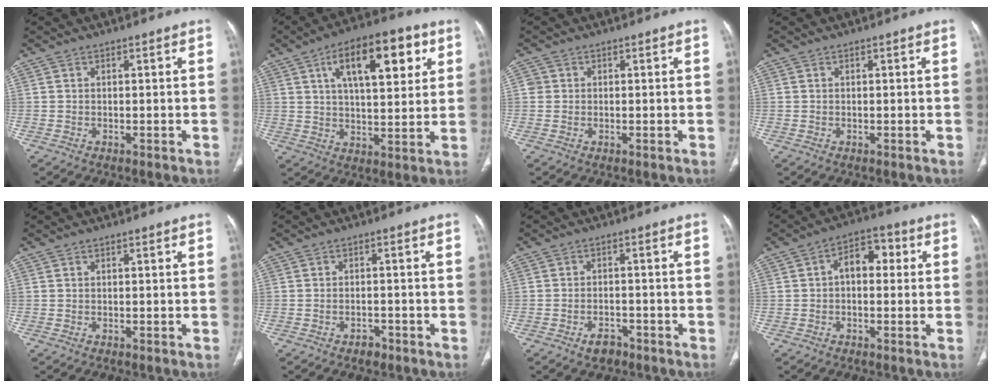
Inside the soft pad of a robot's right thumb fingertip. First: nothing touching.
{"total": 16.9, "force": [6.8, 7.3, 13.7], "torque": [-0.173, -0.005, 0.104]}
{"total": 1.4, "force": [0.2, 1.4, 0.2], "torque": [0.006, 0.003, 0.002]}
{"total": 0.0}
{"total": 0.0}
{"total": 2.0, "force": [-1.5, 1.1, 0.7], "torque": [-0.012, 0.008, -0.018]}
{"total": 3.4, "force": [-2.4, 1.9, 1.5], "torque": [-0.023, 0.016, -0.033]}
{"total": 6.7, "force": [0.6, 4.3, 5.1], "torque": [-0.054, 0.027, -0.002]}